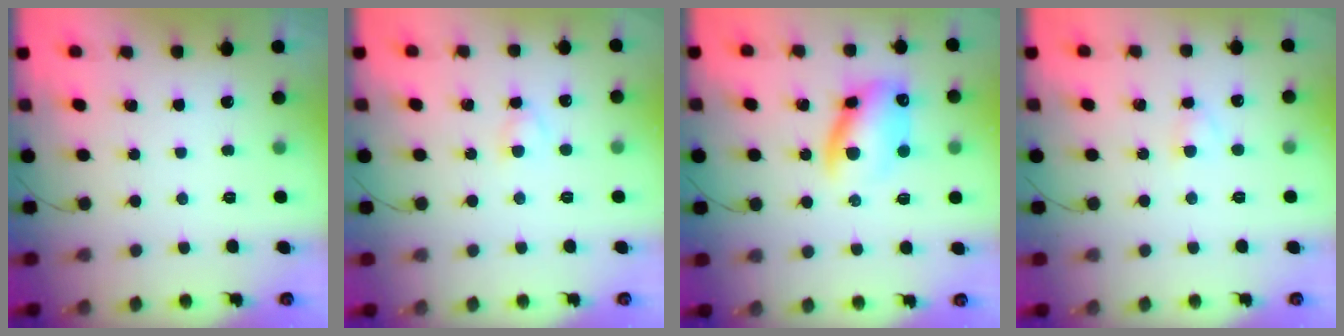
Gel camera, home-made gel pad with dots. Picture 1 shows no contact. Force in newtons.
{"total": 2.5, "press": 2.3, "slide": 1.0}
{"total": 11.9, "press": 11.6, "slide": 2.3}
{"total": 2.3, "press": 2.1, "slide": 1.0}